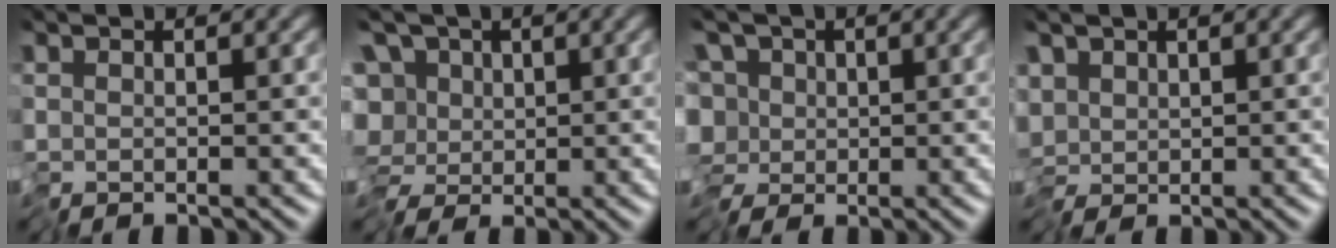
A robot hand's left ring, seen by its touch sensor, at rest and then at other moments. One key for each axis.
{"total": 8.6, "fx": -1.1, "fy": 7.0, "fz": 4.9, "tx": -0.066, "ty": 0.020, "tz": -0.062}
{"total": 7.6, "fx": -0.8, "fy": 5.9, "fz": 4.6, "tx": -0.066, "ty": 0.022, "tz": -0.056}
{"total": 1.7, "fx": -0.2, "fy": 1.0, "fz": 1.4, "tx": -0.024, "ty": 0.008, "tz": -0.011}